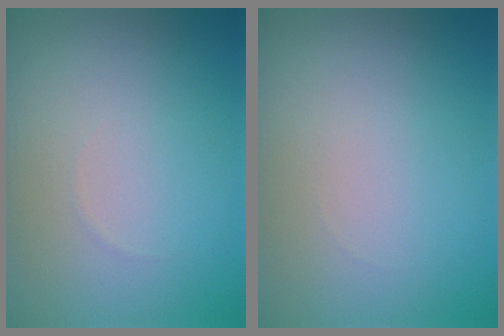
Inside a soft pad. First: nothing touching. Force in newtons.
{"total": 0.0}